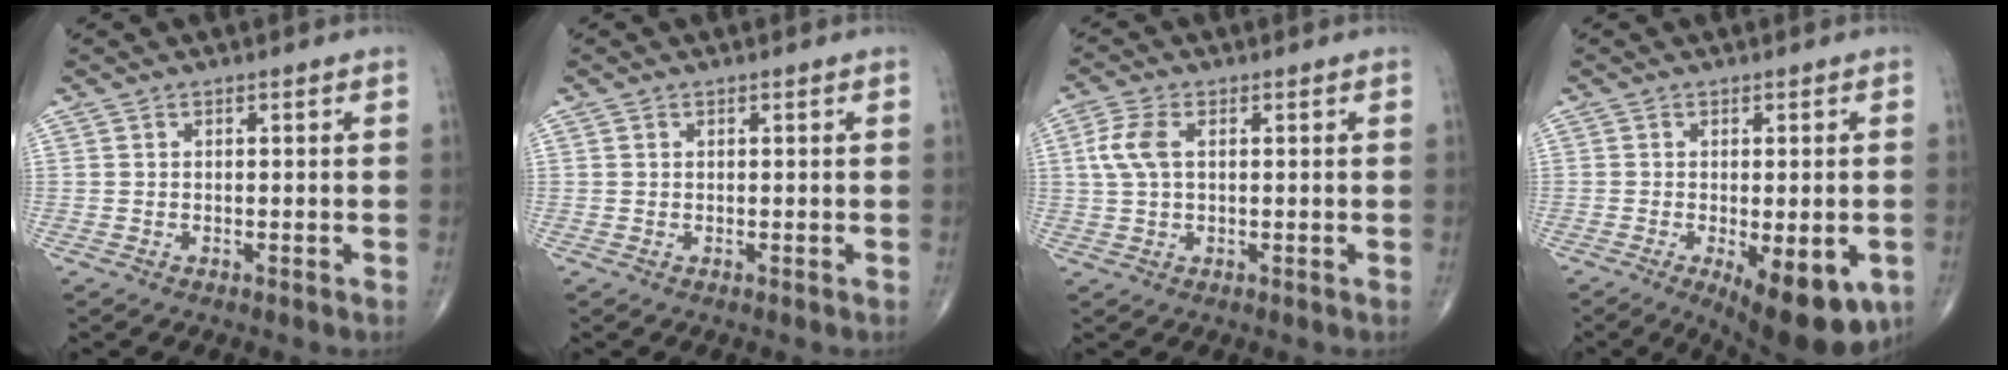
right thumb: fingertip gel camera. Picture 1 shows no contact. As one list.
[{"total": 0.0}, {"total": 5.3, "force": [1.0, 2.9, 4.3], "torque": [-0.111, 0.012, 0.017]}, {"total": 13.4, "force": [-5.3, 5.2, 11.2], "torque": [-0.127, -0.010, -0.062]}]